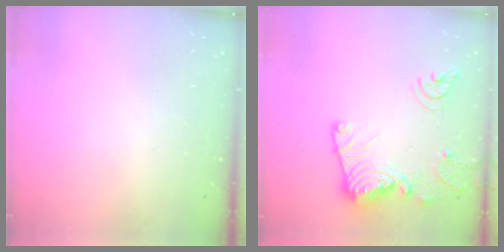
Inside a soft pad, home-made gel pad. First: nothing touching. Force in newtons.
{"total": 16.7, "press": 16.7, "slide": 1.2}